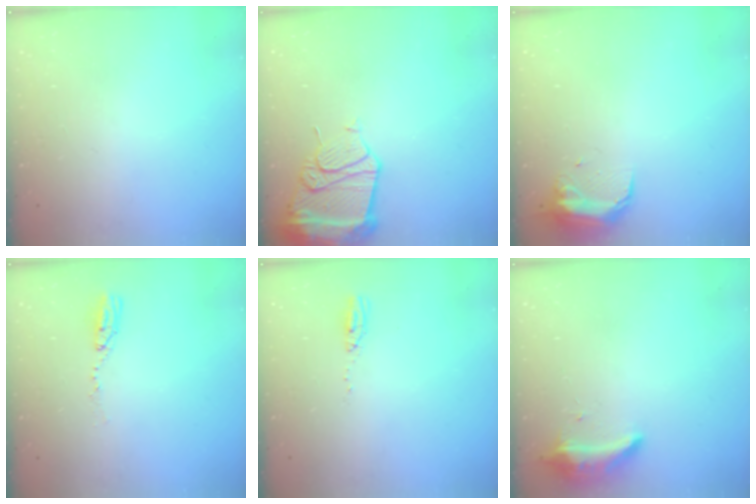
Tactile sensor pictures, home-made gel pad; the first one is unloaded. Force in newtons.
{"total": 14.5, "press": 14.4, "slide": 1.7}
{"total": 9.2, "press": 9.2, "slide": 0.6}
{"total": 4.8, "press": 4.7, "slide": 0.4}
{"total": 4.0, "press": 3.9, "slide": 1.2}
{"total": 8.3, "press": 8.3, "slide": 0.2}